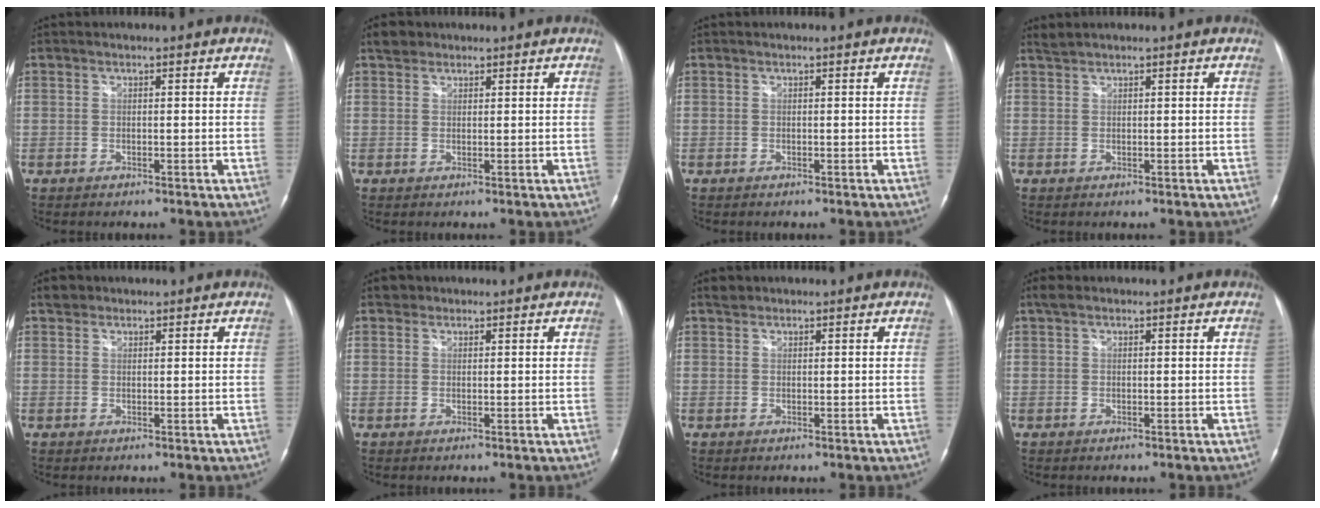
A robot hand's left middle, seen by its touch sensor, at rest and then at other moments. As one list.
[{"total": 2.1, "force": [1.6, 1.2, 0.3], "torque": [-0.007, 0.012, 0.027]}, {"total": 0.0}, {"total": 1.1, "force": [1.1, -0.2, 0.0], "torque": [-0.004, 0.009, 0.028]}, {"total": 1.6, "force": [1.2, 1.0, 0.1], "torque": [0.000, 0.010, 0.018]}, {"total": 1.3, "force": [1.0, 0.8, 0.0], "torque": [0.006, 0.007, 0.011]}, {"total": 1.2, "force": [1.0, 0.5, 0.1], "torque": [-0.001, 0.007, 0.017]}, {"total": 1.4, "force": [1.1, 0.5, 0.8], "torque": [-0.019, 0.018, 0.022]}]